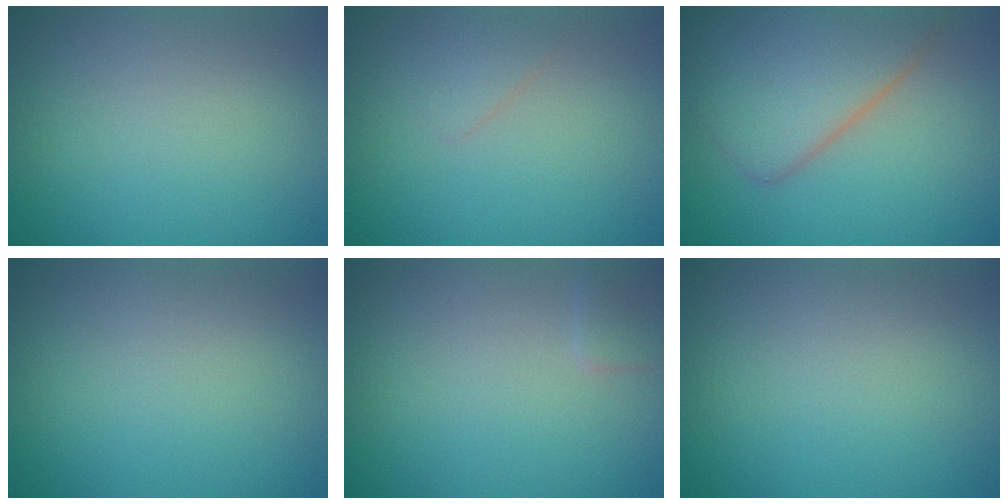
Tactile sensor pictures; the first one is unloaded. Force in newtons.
{"total": 0.9, "press": 0.9, "slide": 0.0}
{"total": 6.1, "press": 6.1, "slide": 0.1}
{"total": 0.0}
{"total": 1.1, "press": 1.1, "slide": 0.1}
{"total": 0.0}